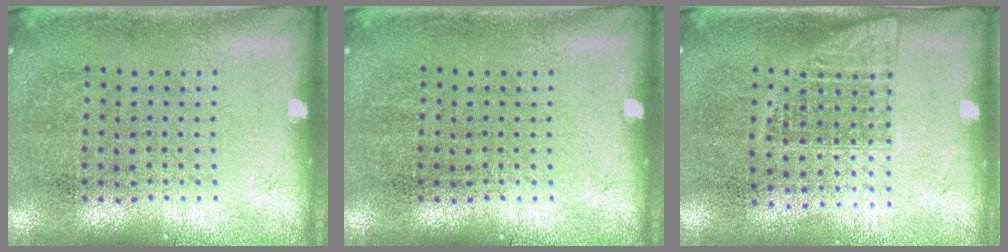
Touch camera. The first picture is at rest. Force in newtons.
{"total": 0.0}
{"total": 1.0, "press": 0.9, "slide": 0.6}